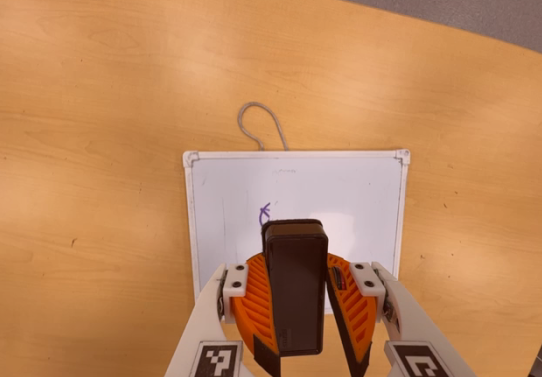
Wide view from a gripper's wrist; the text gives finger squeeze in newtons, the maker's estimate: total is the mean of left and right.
{"total": 9.7, "left": 9.4, "right": 9.9}